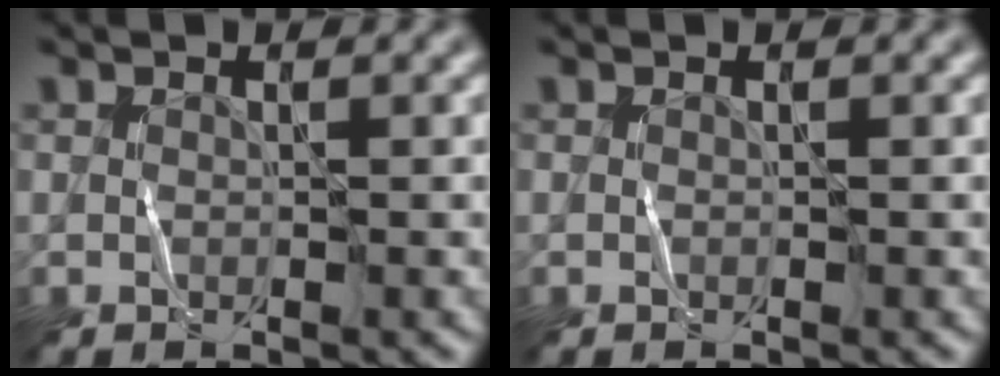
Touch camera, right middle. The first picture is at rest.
{"total": 0.0}